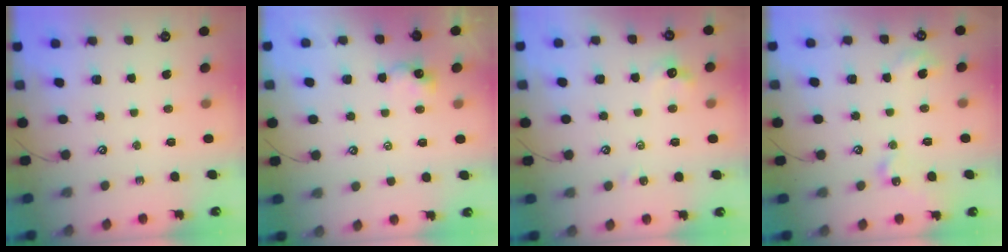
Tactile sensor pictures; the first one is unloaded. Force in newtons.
{"total": 2.1, "press": 2.1, "slide": 0.2}
{"total": 2.1, "press": 2.0, "slide": 0.6}
{"total": 7.6, "press": 7.6, "slide": 0.3}